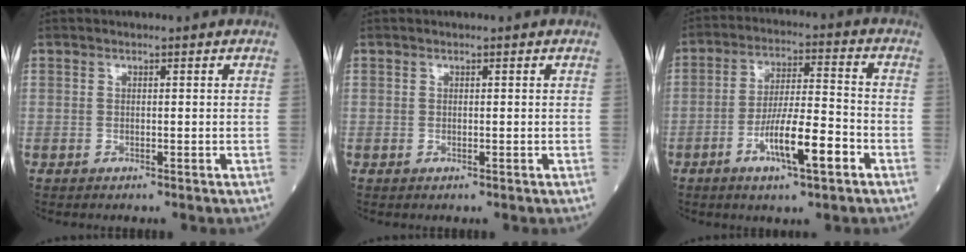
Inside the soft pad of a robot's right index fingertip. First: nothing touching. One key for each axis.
{"total": 0.0}
{"total": 9.9, "fx": -4.5, "fy": 1.4, "fz": 8.7, "tx": -0.159, "ty": 0.000, "tz": -0.076}